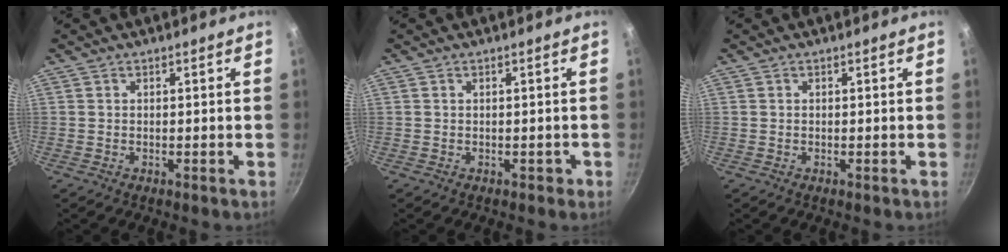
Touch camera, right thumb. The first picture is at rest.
{"total": 0.9, "force": [-0.3, 0.8, 0.5], "torque": [0.006, 0.010, 0.001]}
{"total": 0.0}